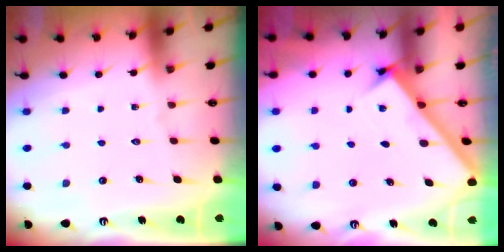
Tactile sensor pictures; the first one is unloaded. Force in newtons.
{"total": 2.8, "press": 2.8, "slide": 0.3}